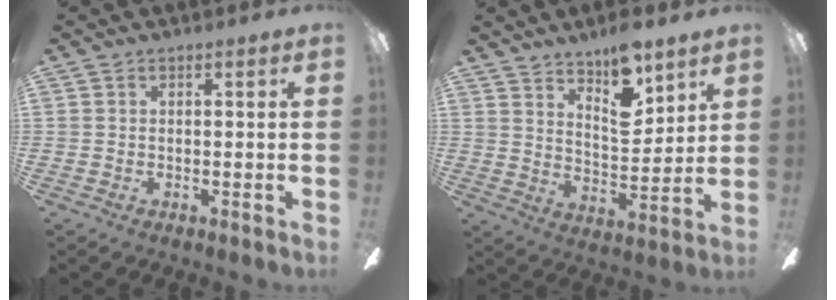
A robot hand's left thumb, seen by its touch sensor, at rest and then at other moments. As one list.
[{"total": 10.6, "force": [8.5, 3.6, 5.3], "torque": [-0.087, -0.050, 0.152]}]